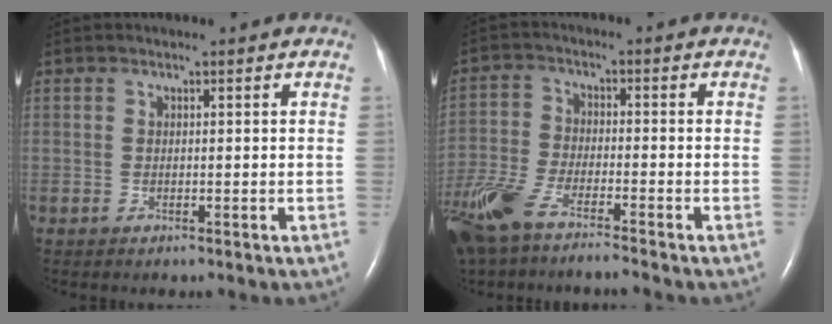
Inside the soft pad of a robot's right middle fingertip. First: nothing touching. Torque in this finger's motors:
{"motor_torque": [1.02, -0.99, 0.20, 0.14]}